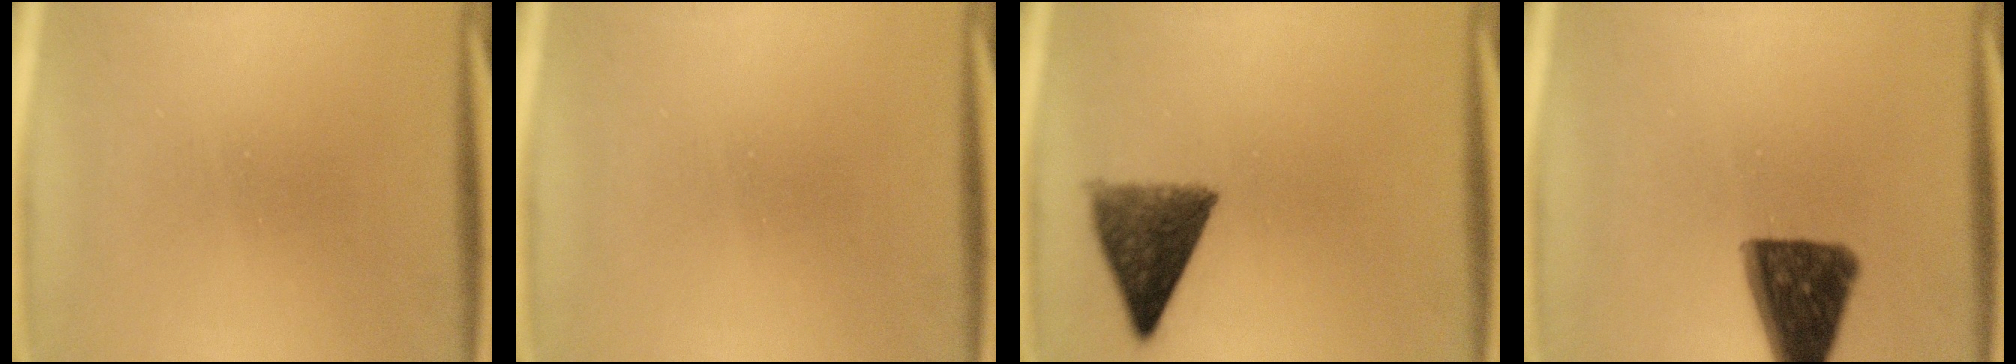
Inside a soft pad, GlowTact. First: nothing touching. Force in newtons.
{"total": 0.0}
{"total": 8.6}
{"total": 12.0}